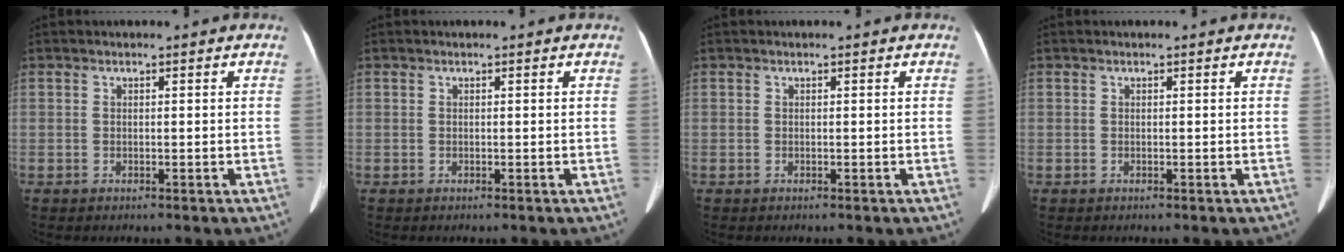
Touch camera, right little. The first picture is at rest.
{"total": 0.0}
{"total": 0.0}
{"total": 0.0}